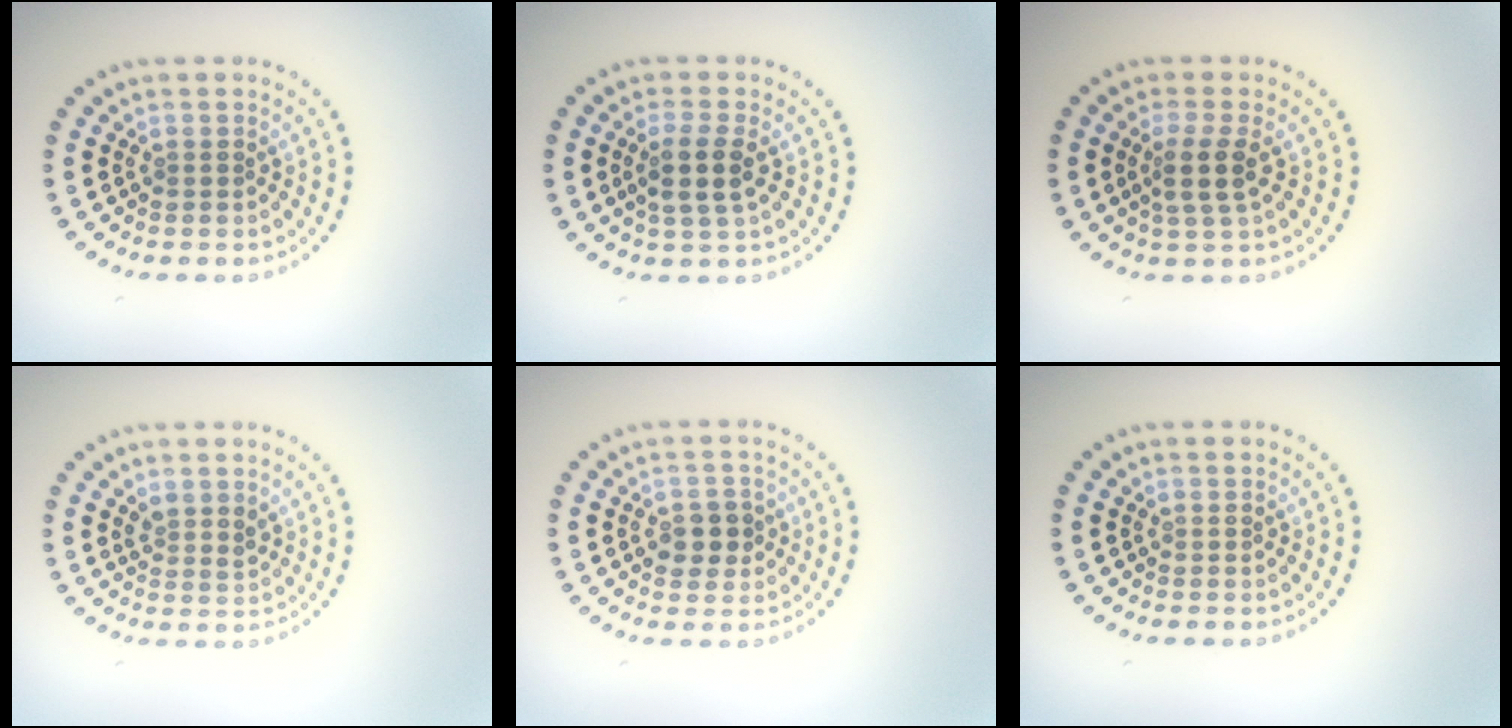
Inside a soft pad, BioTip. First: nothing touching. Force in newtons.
{"total": 2.8, "press": 2.5, "slide": 1.3}
{"total": 2.5, "press": 2.0, "slide": 1.4}
{"total": 1.4, "press": 1.2, "slide": 0.8}
{"total": 2.4, "press": 2.3, "slide": 0.6}
{"total": 0.0}